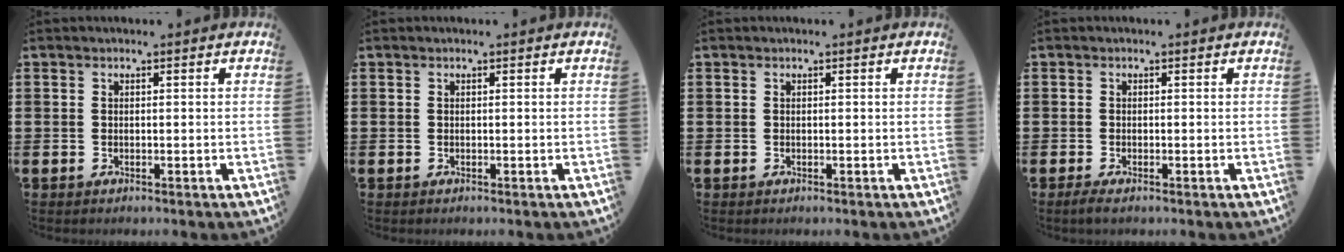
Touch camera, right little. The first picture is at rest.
{"total": 0.0}
{"total": 0.0}
{"total": 1.0, "force": [-0.3, 0.2, 0.9], "torque": [-0.017, -0.003, -0.005]}